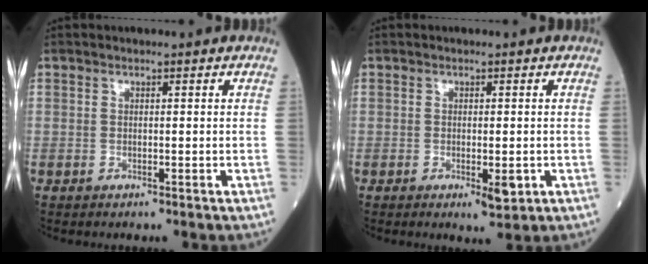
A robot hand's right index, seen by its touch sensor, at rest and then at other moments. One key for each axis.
{"total": 2.6, "fx": -0.8, "fy": 0.7, "fz": 2.4, "tx": -0.037, "ty": -0.006, "tz": -0.005}